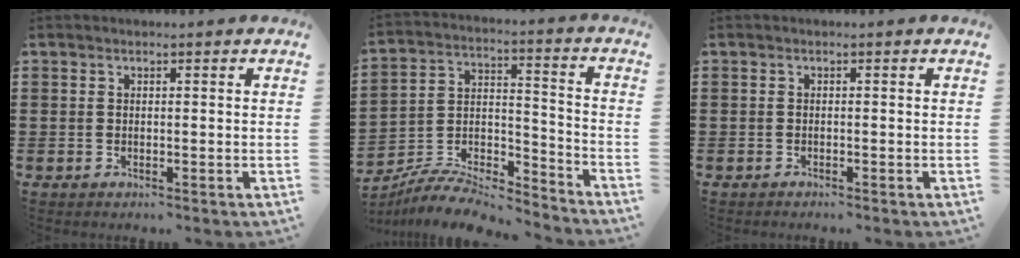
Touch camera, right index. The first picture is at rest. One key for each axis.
{"total": 7.7, "fx": -7.3, "fy": 1.1, "fz": 1.9, "tx": -0.030, "ty": 0.005, "tz": -0.143}
{"total": 0.6, "fx": -0.6, "fy": -0.1, "fz": 0.1, "tx": -0.005, "ty": -0.005, "tz": -0.011}